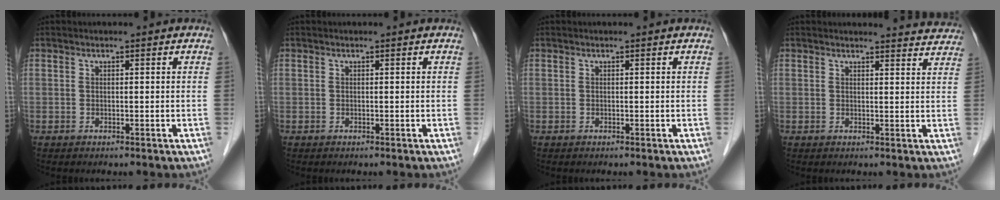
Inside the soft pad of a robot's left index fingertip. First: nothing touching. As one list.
[{"total": 0.0}, {"total": 0.0}, {"total": 7.1, "force": [7.0, 0.8, 0.4], "torque": [0.008, -0.015, 0.055]}]